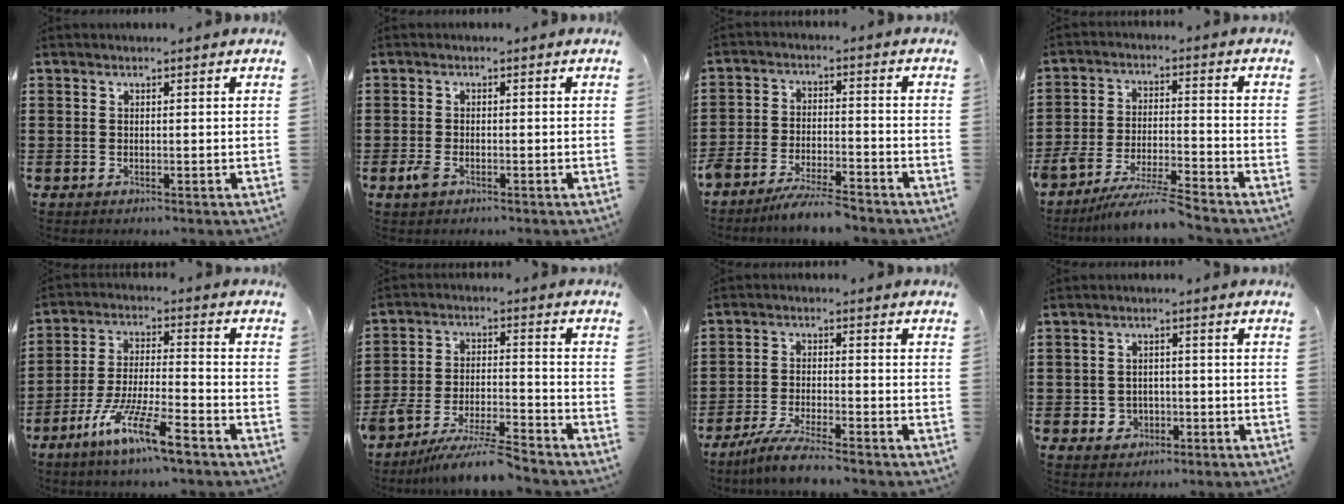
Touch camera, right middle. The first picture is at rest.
{"total": 2.1, "force": [-1.0, 1.1, 1.5], "torque": [-0.050, -0.008, -0.025]}
{"total": 5.7, "force": [-5.6, 0.3, 1.3], "torque": [-0.035, -0.001, -0.112]}
{"total": 7.7, "force": [-7.3, -0.1, 2.6], "torque": [-0.052, -0.002, -0.144]}
{"total": 10.3, "force": [-7.1, 1.1, 7.3], "torque": [-0.153, -0.005, -0.138]}
{"total": 8.9, "force": [-8.4, 0.4, 2.9], "torque": [-0.052, 0.009, -0.163]}
{"total": 5.1, "force": [-4.5, -0.1, 2.4], "torque": [-0.060, -0.017, -0.089]}
{"total": 2.3, "force": [-1.0, 2.0, 0.6], "torque": [-0.019, 0.004, -0.026]}